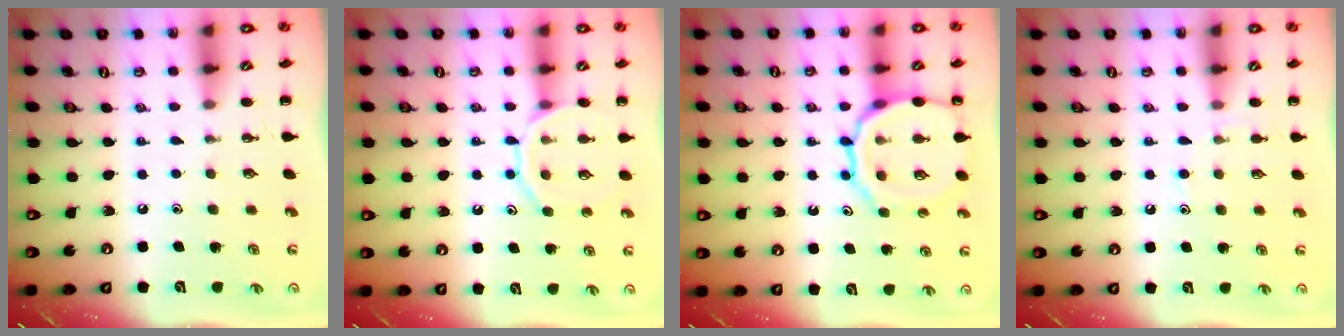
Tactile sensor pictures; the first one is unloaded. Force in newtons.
{"total": 10.1, "press": 10.1, "slide": 1.2}
{"total": 14.3, "press": 14.3, "slide": 1.3}
{"total": 5.9, "press": 5.7, "slide": 1.8}